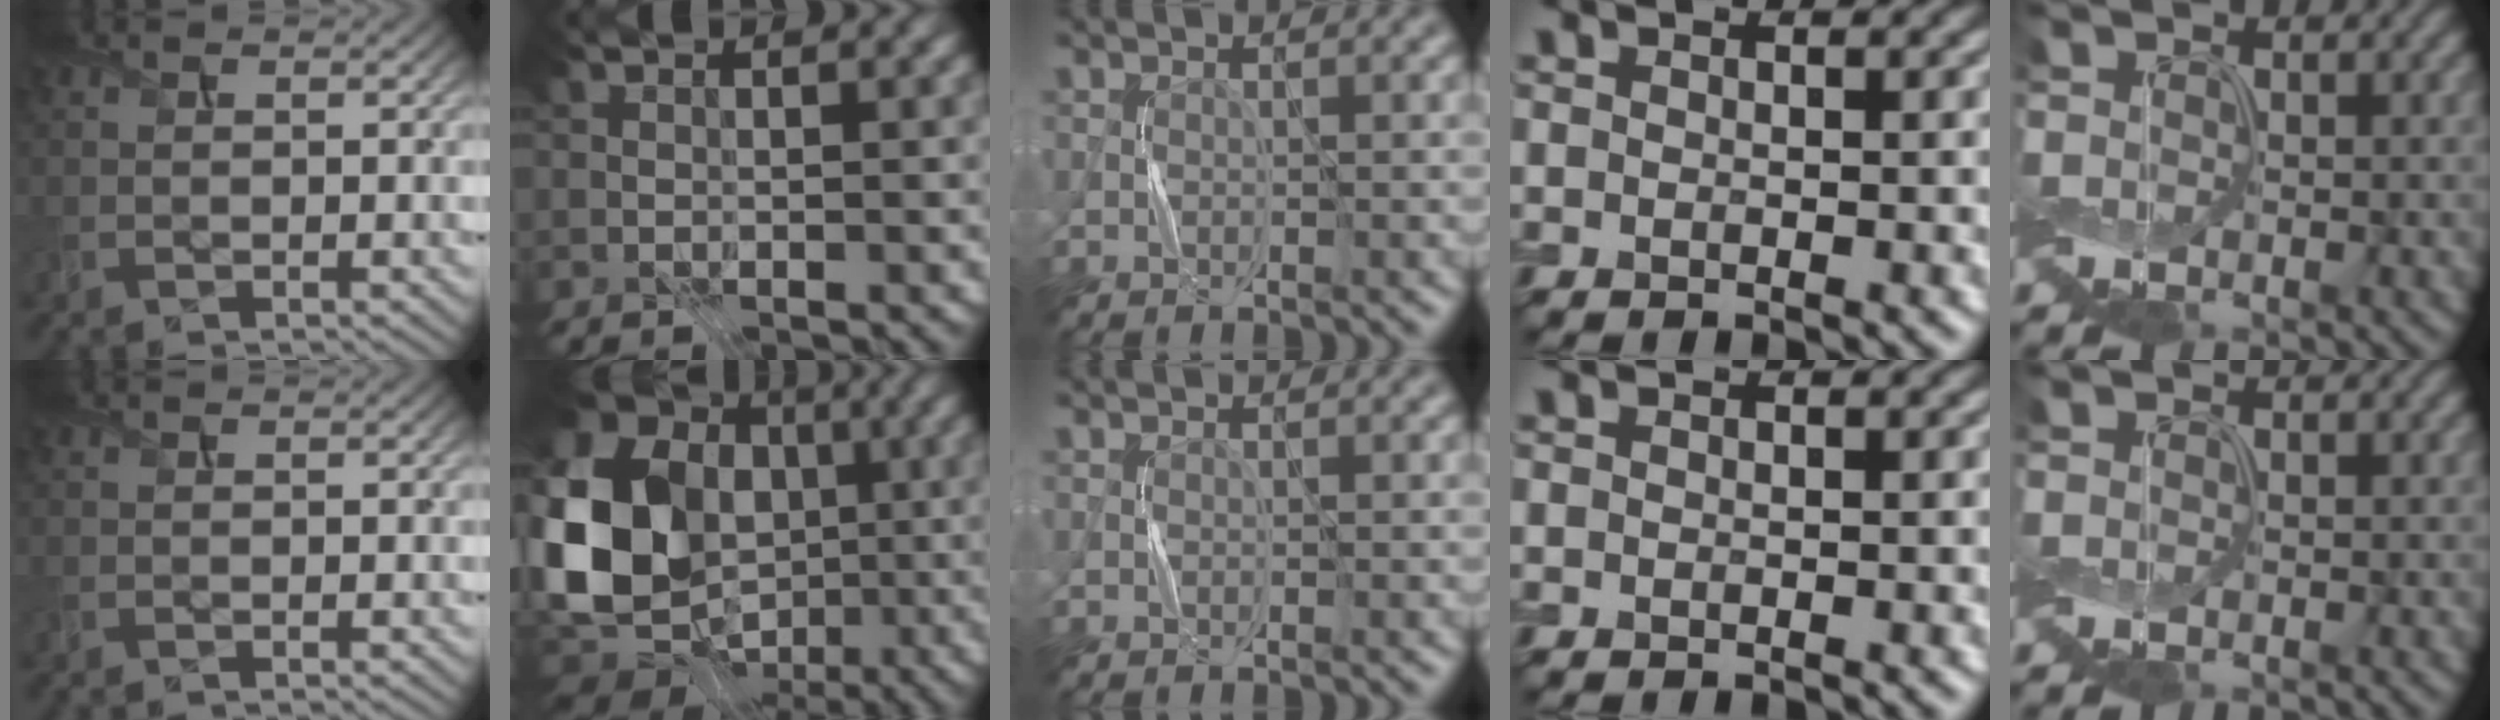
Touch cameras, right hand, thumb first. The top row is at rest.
{"index": {"total": 18.0, "force": [-0.8, 14.9, 10.1], "torque": [-0.213, -0.019, -0.023]}}